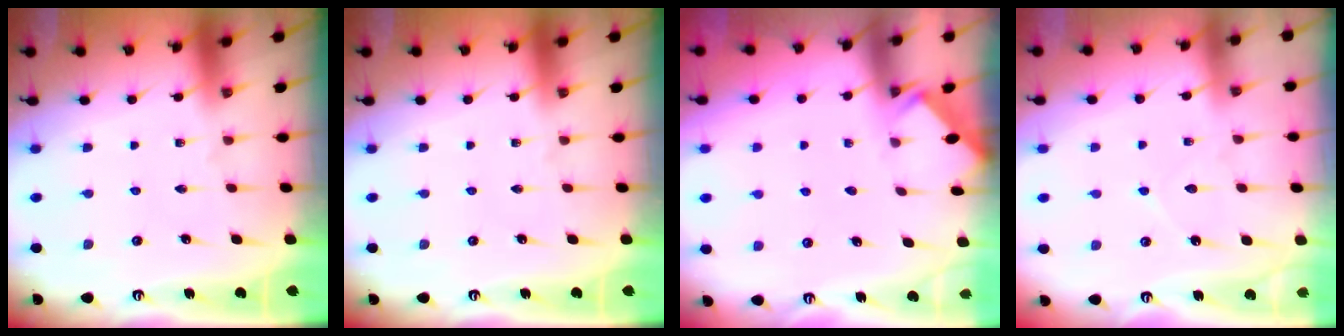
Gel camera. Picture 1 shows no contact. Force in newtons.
{"total": 0.0}
{"total": 1.7, "press": 1.7, "slide": 0.2}
{"total": 6.0, "press": 5.9, "slide": 0.7}